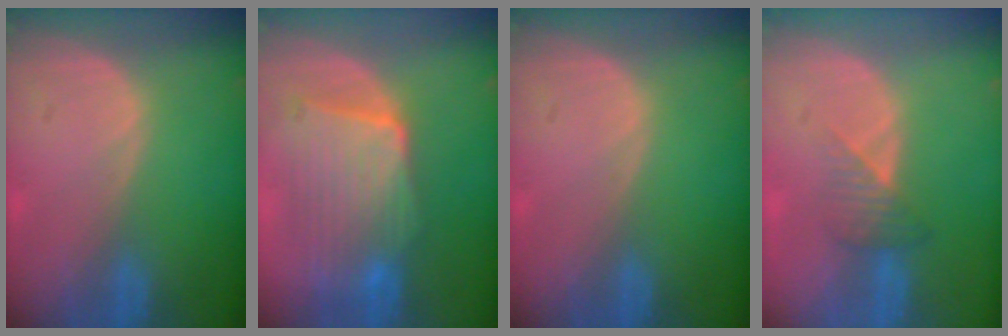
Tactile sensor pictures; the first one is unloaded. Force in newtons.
{"total": 9.1, "press": 8.6, "slide": 2.7}
{"total": 0.0}
{"total": 3.3, "press": 3.1, "slide": 1.3}